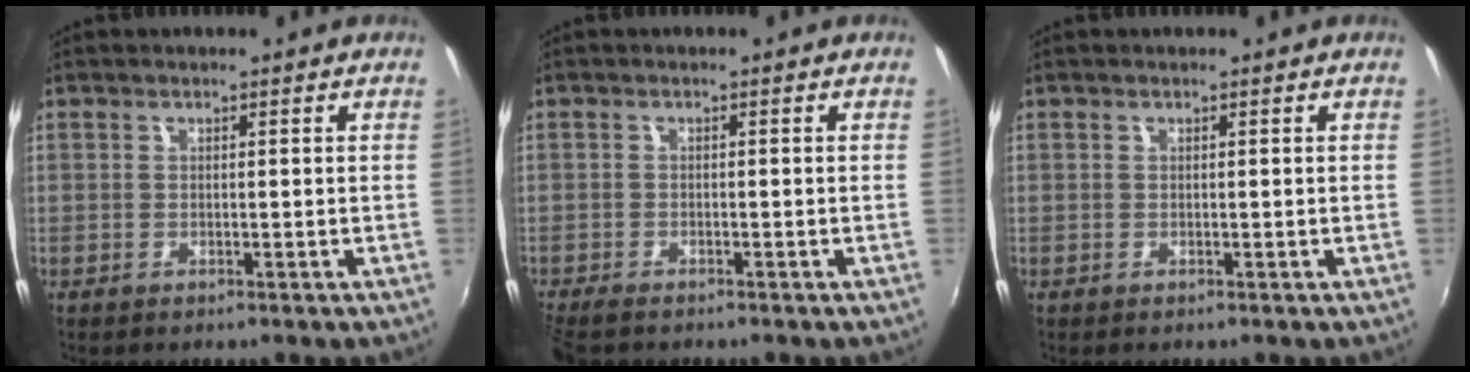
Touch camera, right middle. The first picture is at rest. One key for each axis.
{"total": 4.0, "fx": -3.4, "fy": 0.9, "fz": 1.8, "tx": -0.046, "ty": -0.022, "tz": -0.065}
{"total": 0.0}